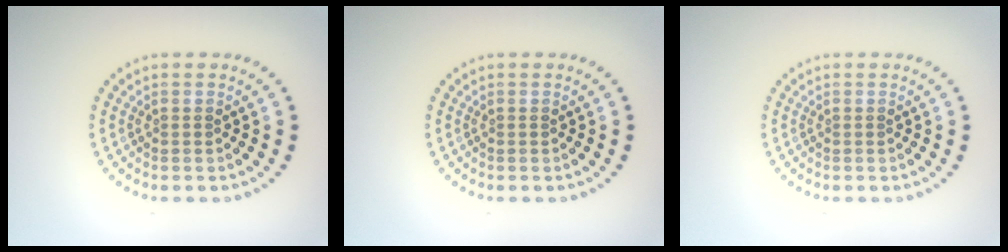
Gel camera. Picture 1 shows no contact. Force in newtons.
{"total": 0.0}
{"total": 0.0}